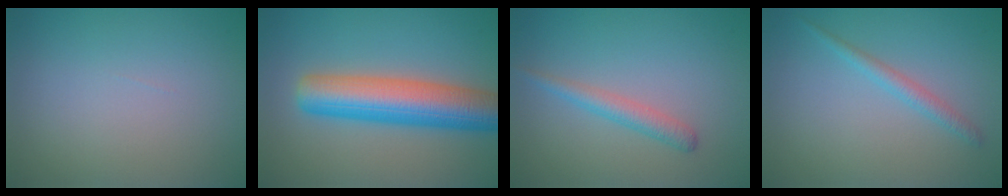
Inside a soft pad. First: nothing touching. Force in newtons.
{"total": 8.4, "press": 8.3, "slide": 0.3}
{"total": 2.0, "press": 2.0, "slide": 0.1}
{"total": 1.6, "press": 1.6, "slide": 0.2}